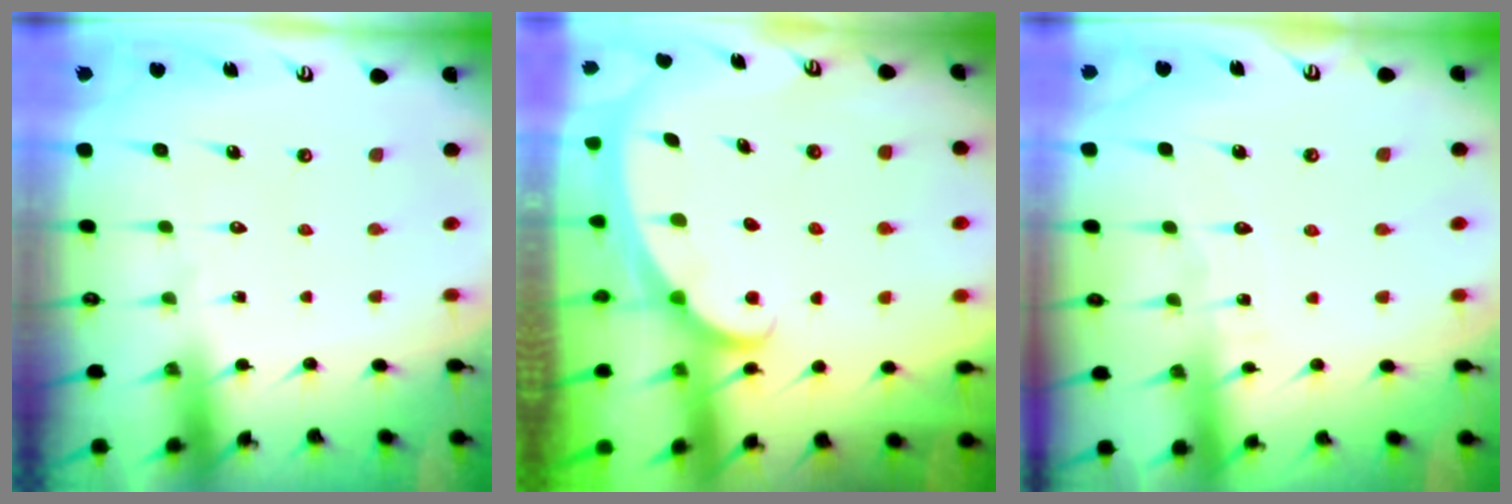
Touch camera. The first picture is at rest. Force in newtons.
{"total": 1.9, "press": 1.9, "slide": 0.1}
{"total": 4.2, "press": 4.2, "slide": 0.3}